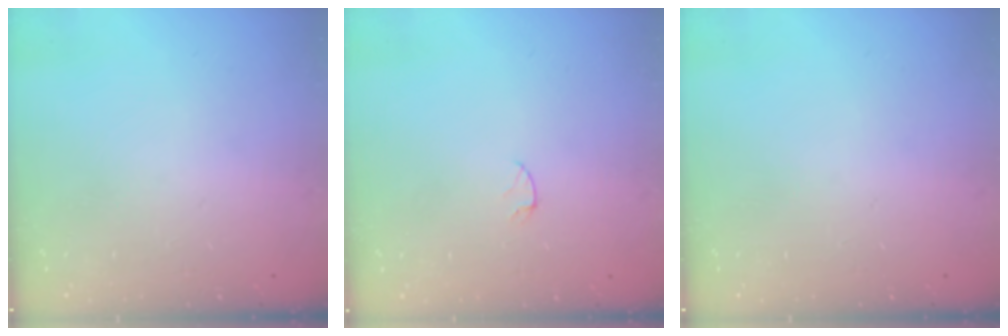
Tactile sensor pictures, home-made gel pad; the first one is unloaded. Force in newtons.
{"total": 2.9, "press": 2.9, "slide": 0.3}
{"total": 0.0}